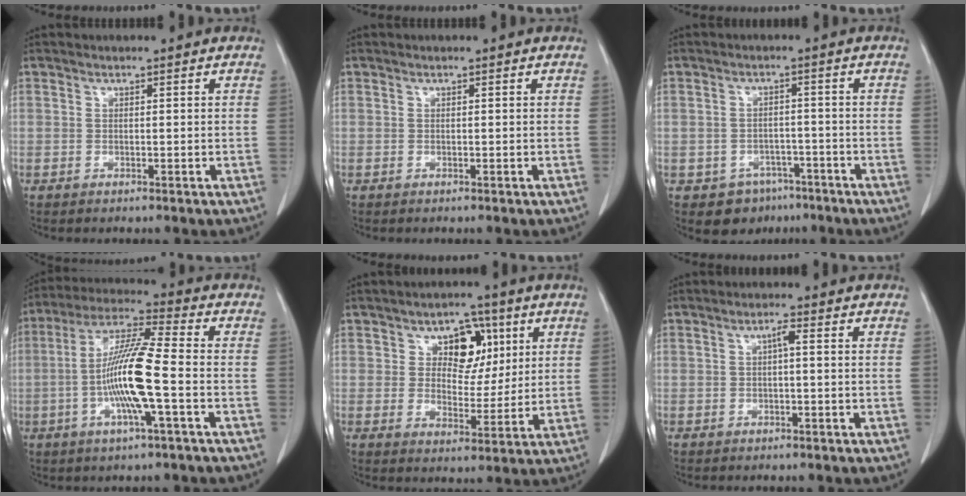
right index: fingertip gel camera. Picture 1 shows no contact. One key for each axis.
{"total": 0.0}
{"total": 5.8, "fx": -3.5, "fy": 4.5, "fz": 0.6, "tx": 0.001, "ty": 0.015, "tz": -0.043}
{"total": 12.6, "fx": -2.6, "fy": 0.5, "fz": 12.4, "tx": -0.242, "ty": 0.001, "tz": -0.056}
{"total": 7.6, "fx": 3.0, "fy": 5.0, "fz": 4.9, "tx": -0.063, "ty": 0.015, "tz": 0.049}
{"total": 1.5, "fx": 0.1, "fy": 0.2, "fz": 1.5, "tx": -0.025, "ty": 0.004, "tz": 0.002}